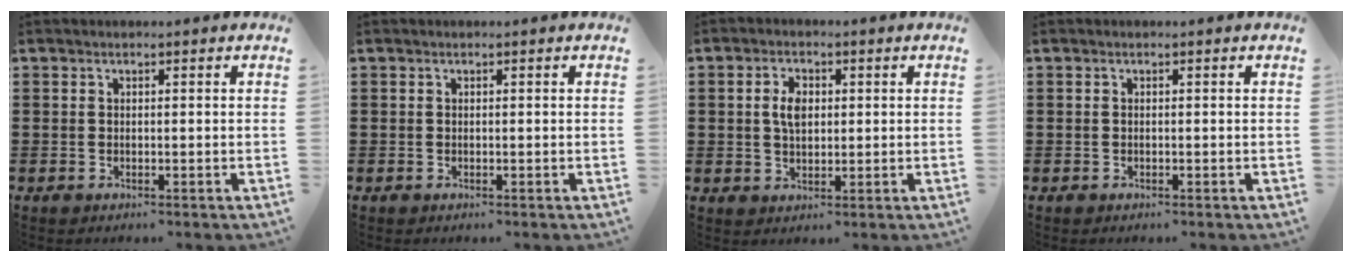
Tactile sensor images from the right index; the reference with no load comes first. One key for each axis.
{"total": 0.0}
{"total": 4.0, "fx": 0.6, "fy": 2.4, "fz": 3.1, "tx": -0.067, "ty": 0.012, "tz": 0.008}
{"total": 0.0}